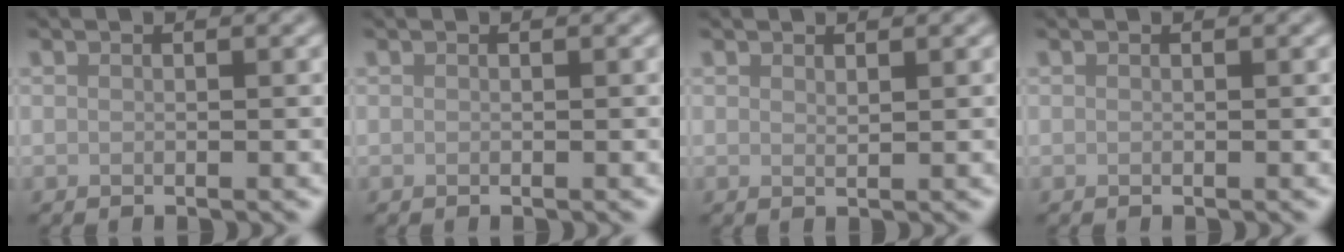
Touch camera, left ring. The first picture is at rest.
{"total": 0.0}
{"total": 0.5, "force": [0.5, 0.0, 0.2], "torque": [-0.003, -0.002, 0.009]}
{"total": 0.0}